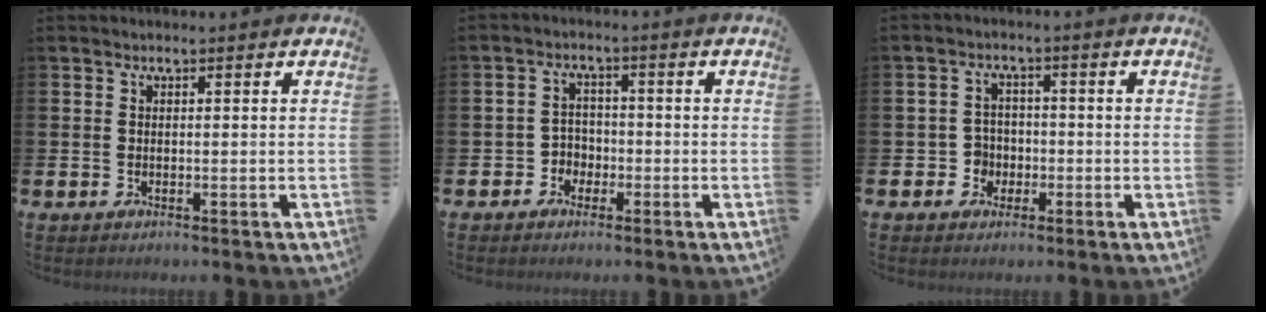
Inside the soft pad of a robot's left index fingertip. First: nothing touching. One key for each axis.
{"total": 2.8, "fx": -1.7, "fy": 2.2, "fz": 0.4, "tx": -0.017, "ty": 0.001, "tz": -0.040}
{"total": 3.2, "fx": -1.3, "fy": 3.0, "fz": 0.5, "tx": -0.020, "ty": 0.007, "tz": -0.030}